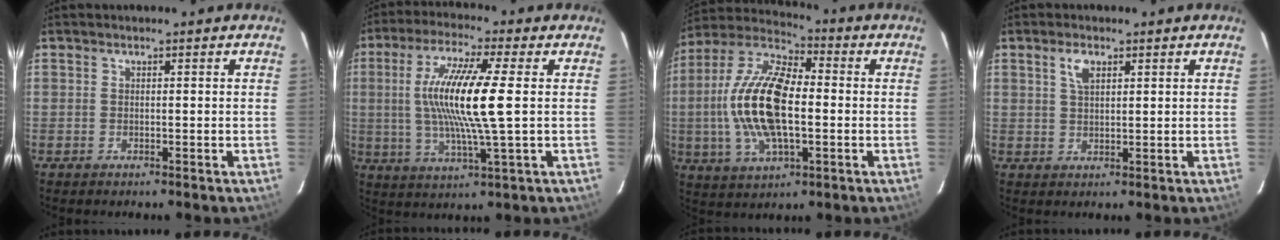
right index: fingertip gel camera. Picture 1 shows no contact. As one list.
[{"total": 14.2, "force": [1.0, 0.7, 14.1], "torque": [-0.270, -0.004, 0.018]}, {"total": 18.4, "force": [-1.2, 8.1, 16.5], "torque": [-0.338, 0.007, -0.029]}, {"total": 3.3, "force": [1.6, 1.6, 2.4], "torque": [-0.045, 0.006, 0.031]}]